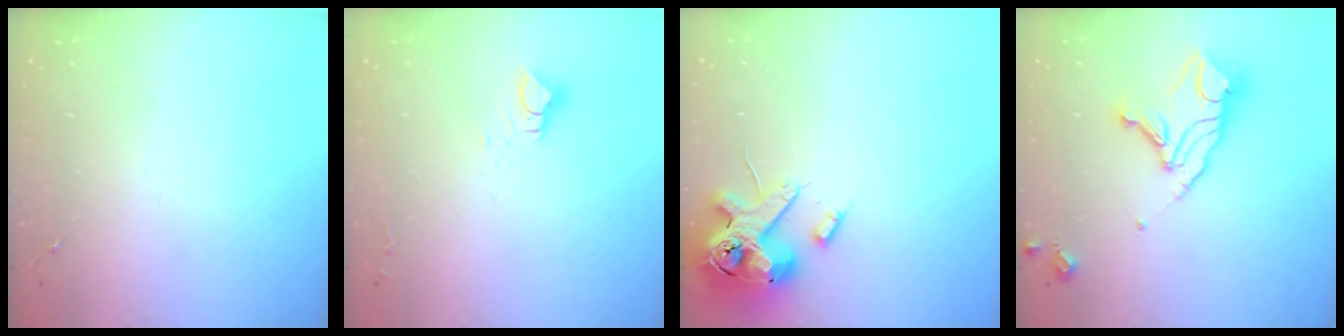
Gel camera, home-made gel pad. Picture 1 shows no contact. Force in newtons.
{"total": 4.5, "press": 4.5, "slide": 0.4}
{"total": 15.9, "press": 15.7, "slide": 2.7}
{"total": 14.3, "press": 14.3, "slide": 1.0}